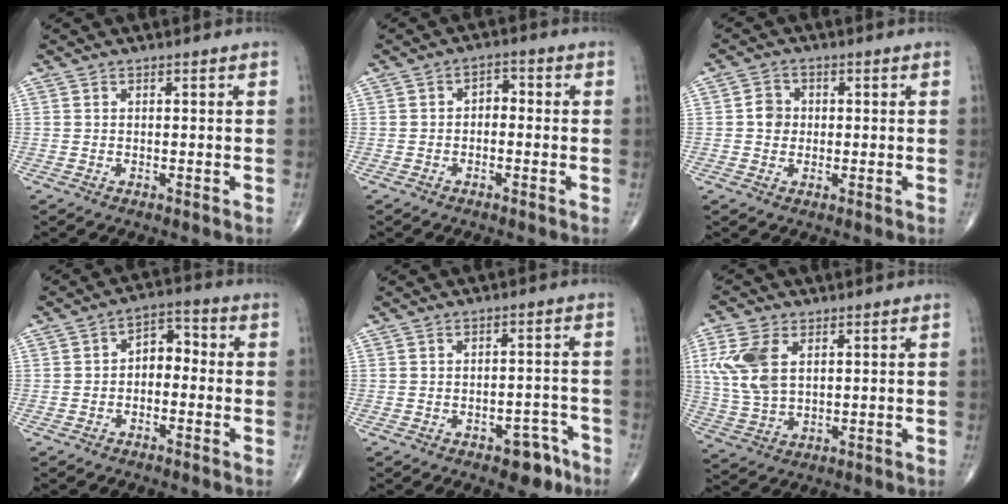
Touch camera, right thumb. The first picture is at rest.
{"total": 2.9, "force": [-0.4, 1.9, 2.1], "torque": [-0.018, 0.016, -0.017]}
{"total": 3.4, "force": [0.1, 3.1, 1.5], "torque": [-0.011, 0.005, -0.005]}
{"total": 5.6, "force": [-0.8, 3.8, 4.1], "torque": [-0.041, 0.030, -0.027]}
{"total": 5.4, "force": [-3.4, 2.8, 3.0], "torque": [-0.016, 0.032, -0.040]}
{"total": 10.1, "force": [3.0, 6.0, 7.6], "torque": [-0.166, -0.001, 0.064]}